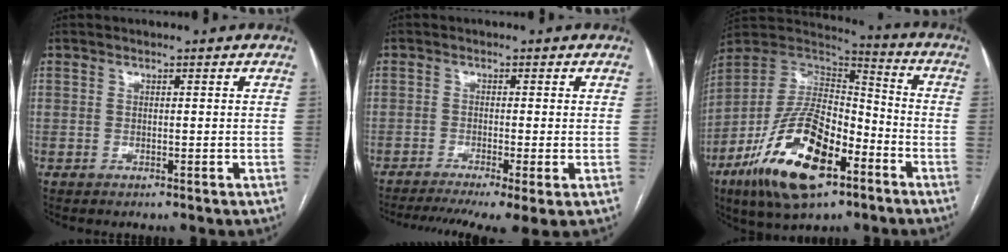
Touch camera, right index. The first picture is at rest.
{"total": 9.4, "force": [-6.2, 1.0, 6.9], "torque": [-0.107, -0.011, -0.101]}
{"total": 21.2, "force": [-10.1, 8.6, 16.5], "torque": [-0.332, -0.012, -0.175]}